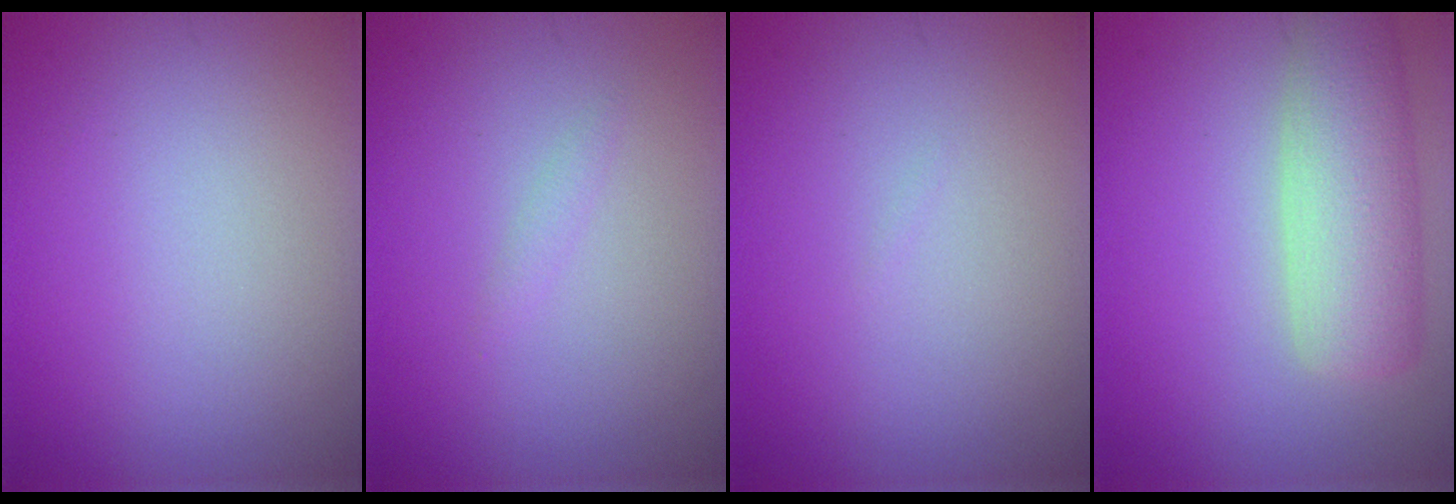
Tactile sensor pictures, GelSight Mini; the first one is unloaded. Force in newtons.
{"total": 0.6, "press": 0.6, "slide": 0.1}
{"total": 0.0}
{"total": 5.8, "press": 5.8, "slide": 0.3}